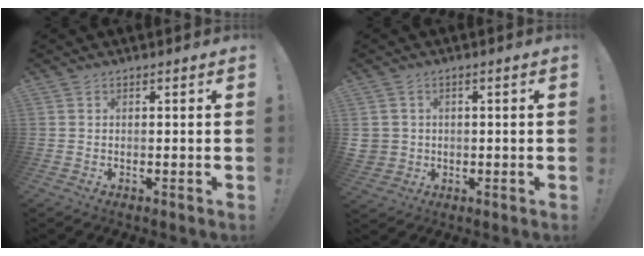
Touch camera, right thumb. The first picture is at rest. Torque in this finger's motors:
{"motor_torque": [0.18, -0.01, 0.38, -0.01, 0.00]}